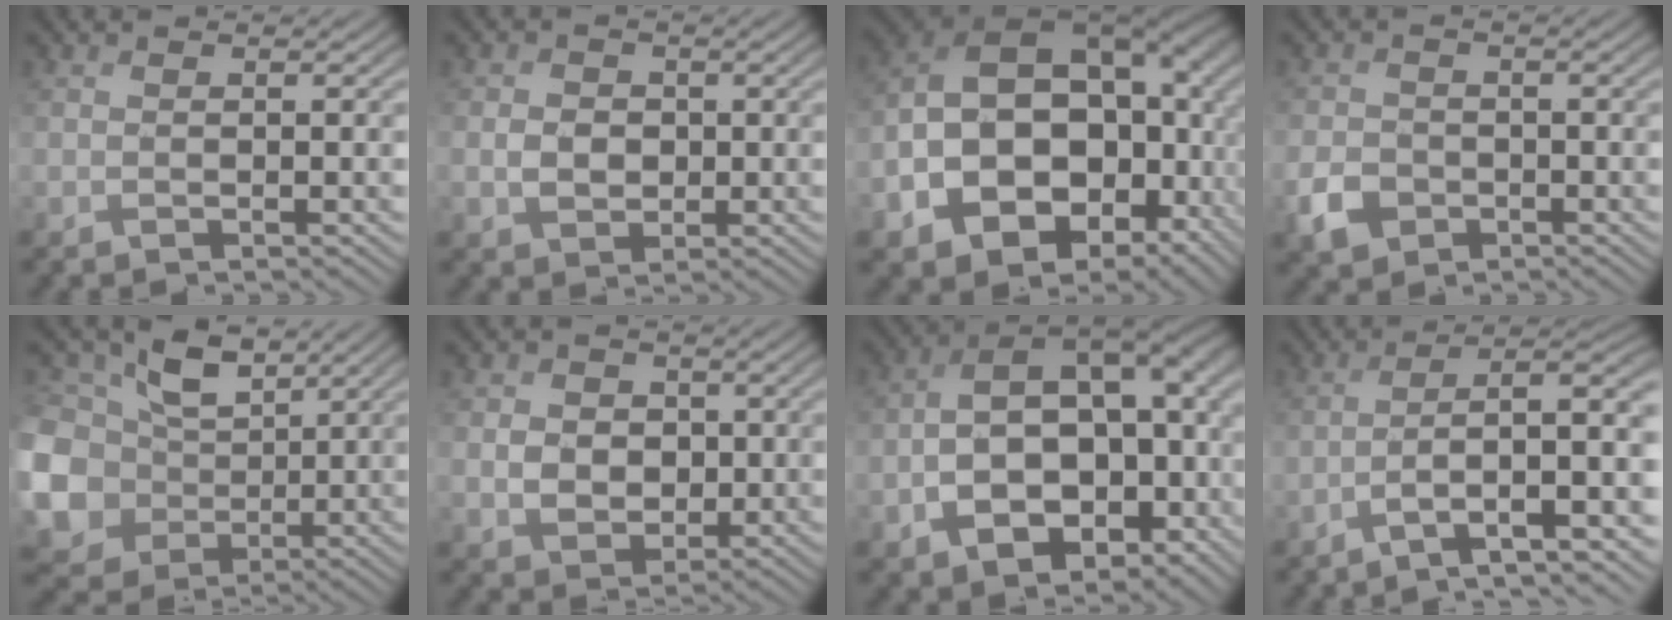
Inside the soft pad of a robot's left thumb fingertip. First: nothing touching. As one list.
[{"total": 3.0, "force": [-0.2, 2.6, 1.5], "torque": [-0.036, -0.004, -0.007]}, {"total": 21.0, "force": [-2.8, 14.4, 15.0], "torque": [-0.286, -0.048, -0.016]}, {"total": 4.0, "force": [-1.9, 3.0, 1.8], "torque": [-0.048, -0.007, -0.043]}, {"total": 15.2, "force": [2.6, 12.4, 8.4], "torque": [-0.252, -0.013, 0.051]}, {"total": 4.6, "force": [0.2, 4.1, 2.2], "torque": [-0.059, -0.003, -0.004]}, {"total": 17.0, "force": [-3.4, 9.9, 13.3], "torque": [-0.238, -0.022, -0.026]}, {"total": 8.8, "force": [-3.7, 1.7, 7.8], "torque": [-0.116, 0.013, -0.070]}]